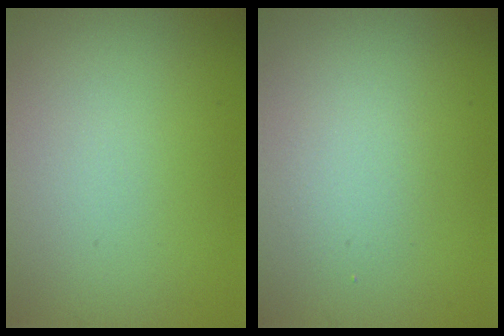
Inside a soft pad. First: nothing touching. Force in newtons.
{"total": 1.5, "press": 1.5, "slide": 0.2}